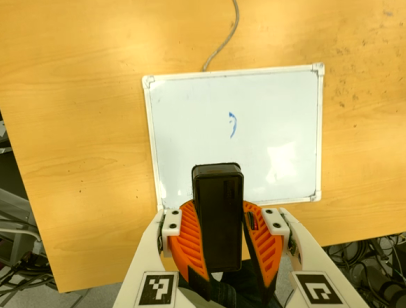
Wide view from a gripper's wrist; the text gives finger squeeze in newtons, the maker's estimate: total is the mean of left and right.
{"total": 11.6, "left": 10.7, "right": 12.5}